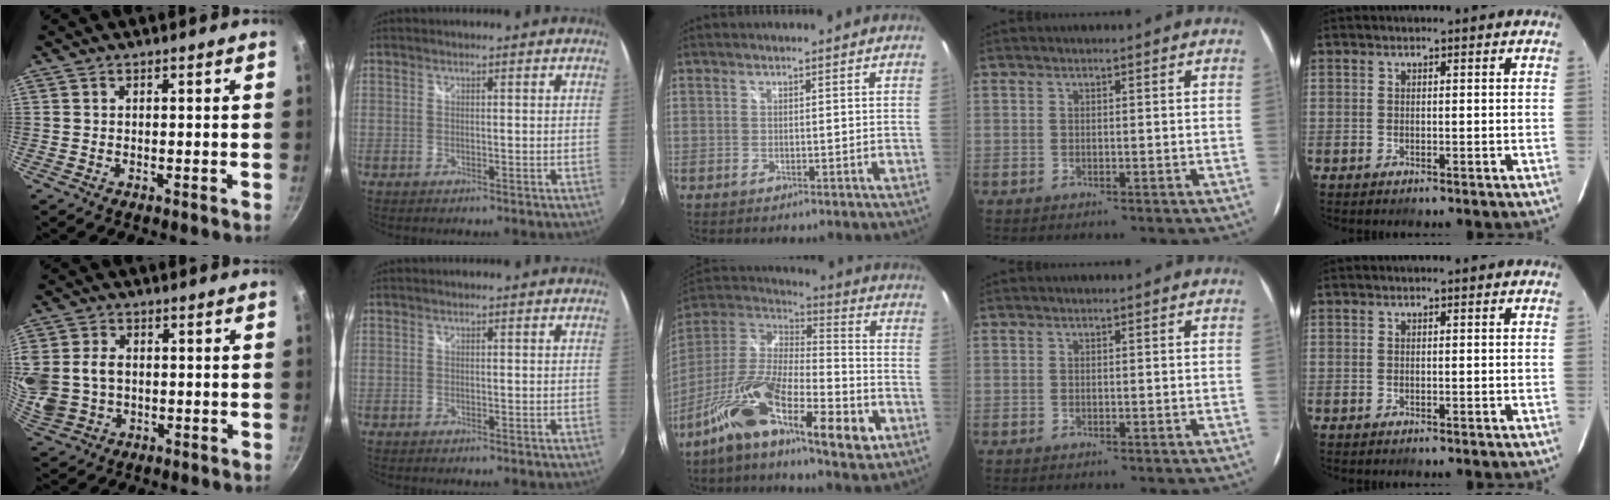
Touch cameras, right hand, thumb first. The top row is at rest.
{"thumb": {"total": 13.6, "force": [0.6, 10.9, 8.1], "torque": [-0.186, 0.011, 0.020]}, "middle": {"total": 19.8, "force": [-10.3, 5.8, 15.9], "torque": [-0.285, -0.019, -0.188]}}